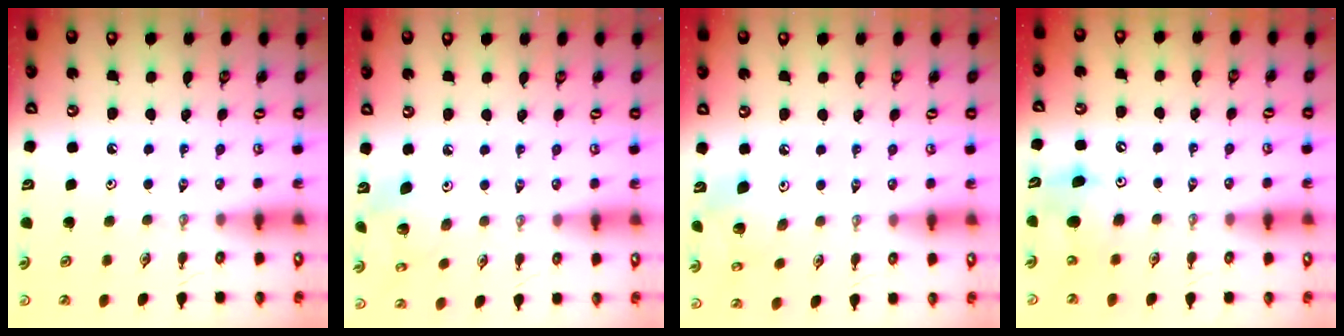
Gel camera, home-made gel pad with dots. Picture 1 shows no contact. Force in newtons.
{"total": 5.5, "press": 5.5, "slide": 0.3}
{"total": 8.5, "press": 8.1, "slide": 2.6}
{"total": 8.7, "press": 8.7, "slide": 1.1}